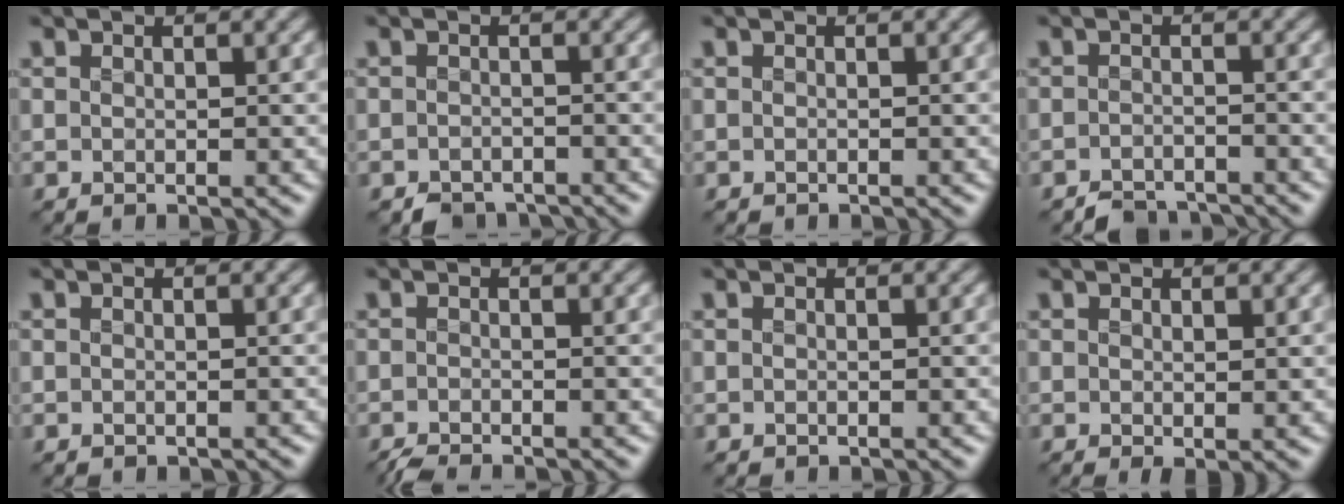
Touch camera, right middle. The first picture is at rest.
{"total": 2.4, "force": [-2.3, 0.7, 0.1], "torque": [0.001, -0.006, -0.038]}
{"total": 0.0}
{"total": 2.9, "force": [-2.8, 0.4, 0.1], "torque": [0.001, 0.001, -0.047]}
{"total": 0.0}
{"total": 2.1, "force": [-2.1, 0.2, 0.3], "torque": [-0.001, -0.010, -0.038]}
{"total": 0.0}
{"total": 0.6, "force": [0.3, 0.1, 0.6], "torque": [-0.013, -0.002, 0.010]}